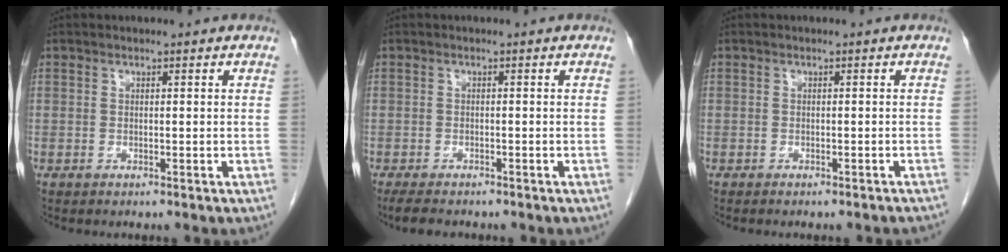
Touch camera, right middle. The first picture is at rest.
{"total": 4.2, "force": [-3.5, 1.2, 2.0], "torque": [-0.035, -0.011, -0.053]}
{"total": 5.0, "force": [-4.5, 0.9, 1.8], "torque": [-0.024, -0.006, -0.048]}